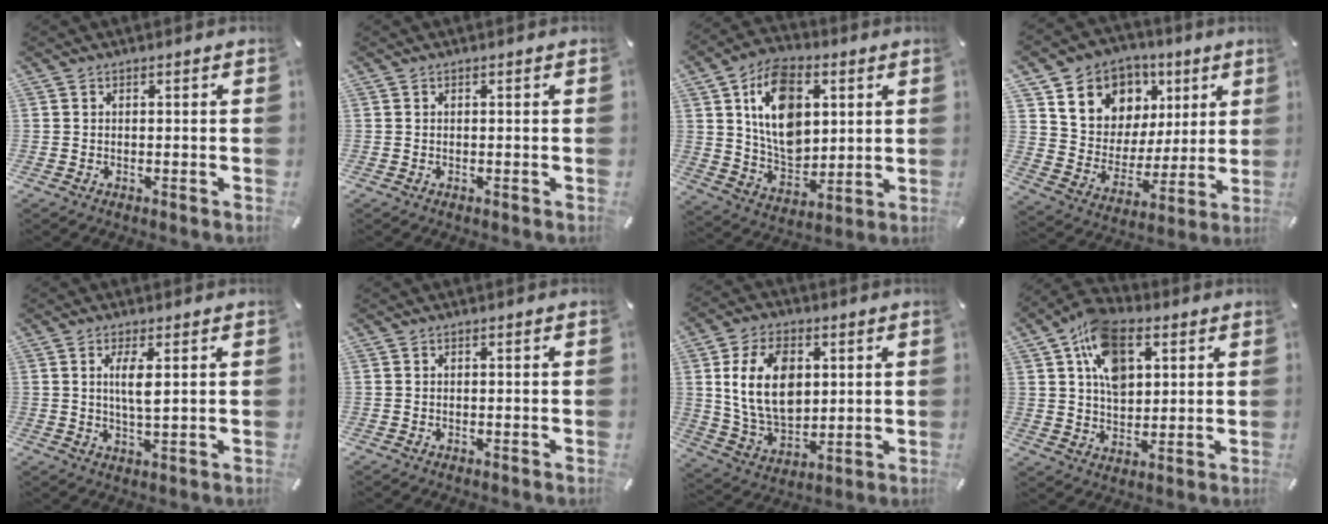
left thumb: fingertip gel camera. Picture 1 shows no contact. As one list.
[{"total": 0.0}, {"total": 16.1, "force": [4.5, 11.5, 10.4], "torque": [-0.182, -0.003, 0.082]}, {"total": 12.6, "force": [5.8, 11.0, 2.4], "torque": [-0.042, -0.043, 0.114]}, {"total": 5.2, "force": [1.2, 1.3, 4.9], "torque": [-0.092, -0.002, 0.016]}, {"total": 0.0}, {"total": 14.7, "force": [2.9, 10.3, 10.1], "torque": [-0.214, 0.005, 0.050]}, {"total": 13.7, "force": [5.4, 9.1, 8.7], "torque": [-0.157, -0.003, 0.100]}]